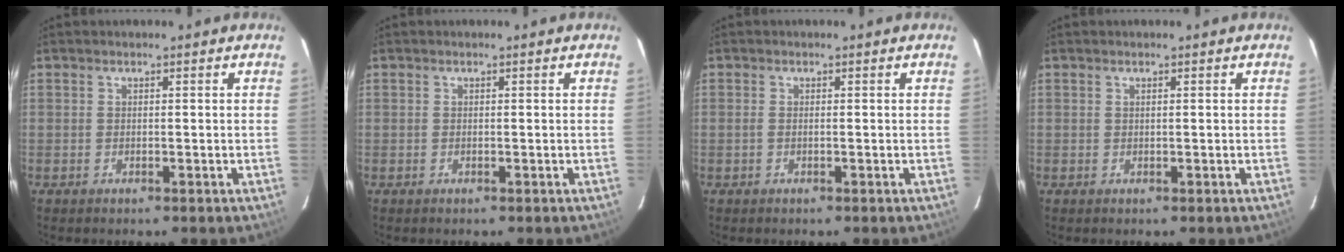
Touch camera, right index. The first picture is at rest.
{"total": 0.0}
{"total": 0.8, "force": [-0.2, 0.1, 0.7], "torque": [-0.016, 0.001, -0.006]}
{"total": 0.0}